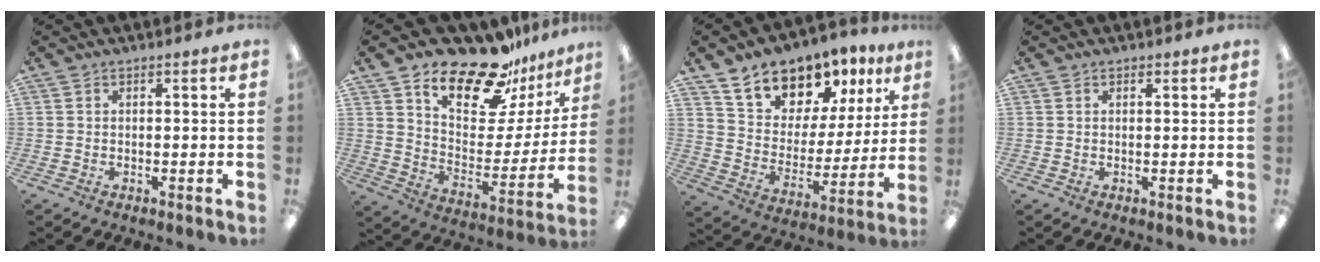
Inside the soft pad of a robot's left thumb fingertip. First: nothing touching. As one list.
[{"total": 19.5, "force": [16.5, 6.9, 7.9], "torque": [-0.138, -0.128, 0.285]}, {"total": 14.3, "force": [12.0, 7.1, 3.2], "torque": [-0.082, -0.091, 0.224]}, {"total": 0.7, "force": [0.5, 0.4, 0.2], "torque": [0.005, -0.002, 0.007]}]